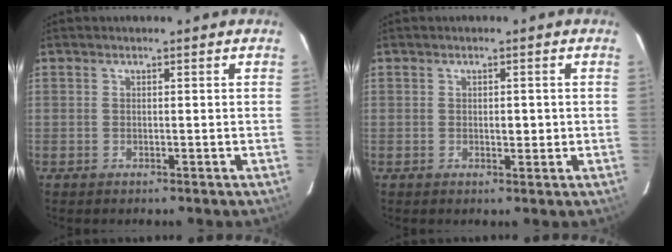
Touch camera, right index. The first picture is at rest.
{"total": 1.6, "force": [0.0, 0.8, 1.3], "torque": [-0.018, 0.000, 0.002]}